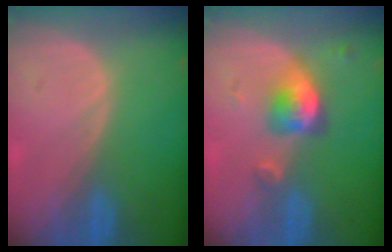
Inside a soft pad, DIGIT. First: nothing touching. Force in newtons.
{"total": 5.1, "press": 4.7, "slide": 1.9}